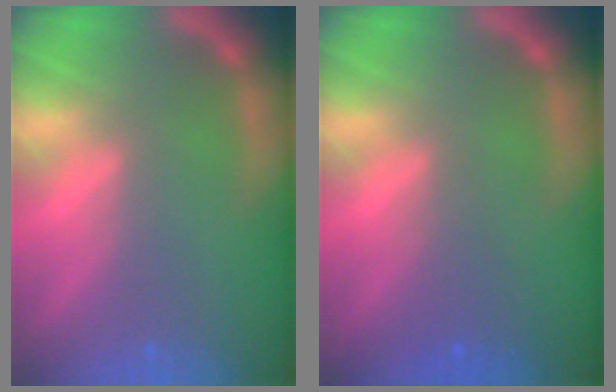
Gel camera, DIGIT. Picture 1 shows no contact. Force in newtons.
{"total": 1.9}